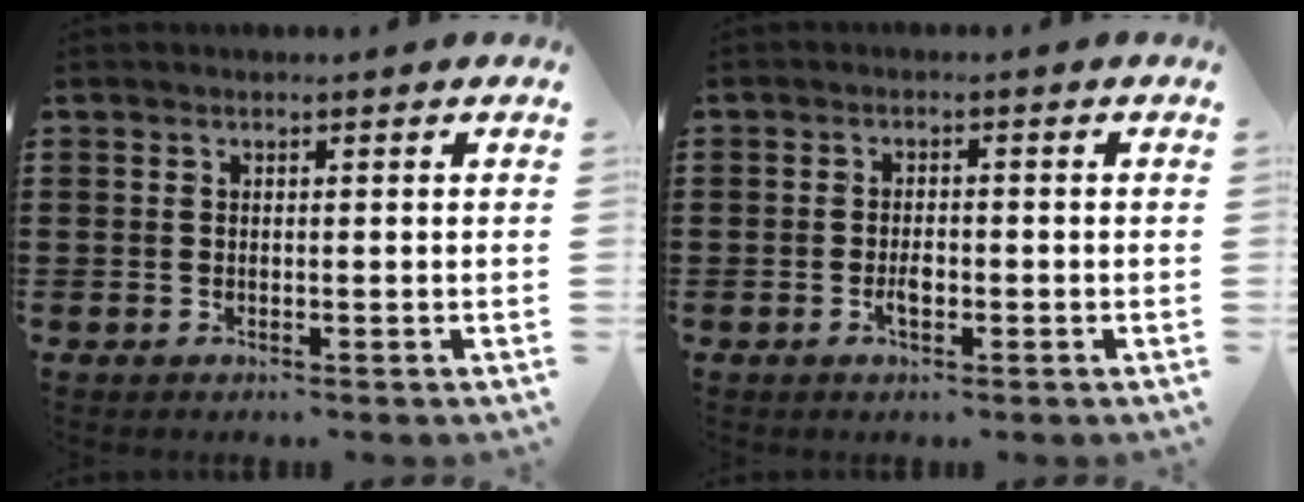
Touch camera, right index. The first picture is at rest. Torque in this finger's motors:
{"motor_torque": [2.14, 0.00, 0.06, 0.03]}